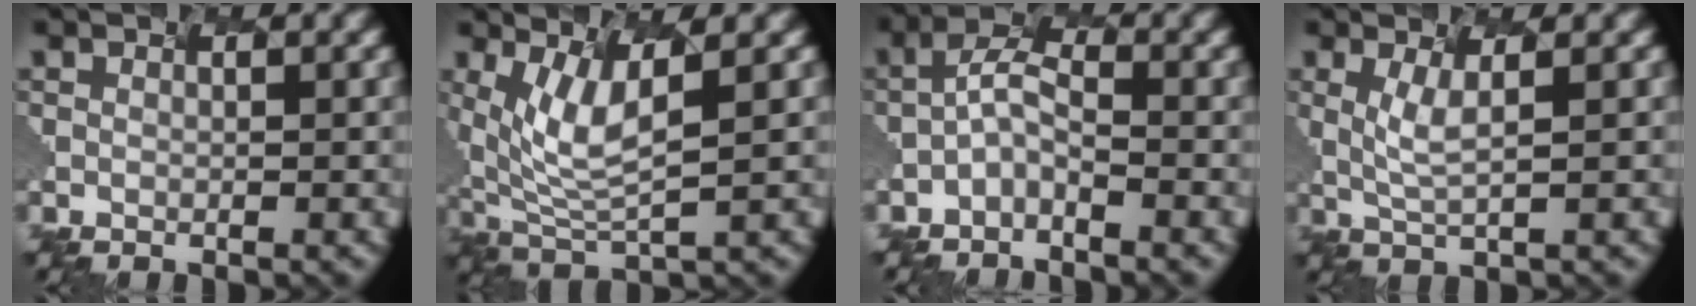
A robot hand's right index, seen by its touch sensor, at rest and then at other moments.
{"total": 5.1, "force": [1.2, 1.4, 4.7], "torque": [-0.118, -0.010, 0.046]}
{"total": 2.5, "force": [-2.2, 0.4, 1.1], "torque": [-0.032, 0.010, -0.041]}
{"total": 1.8, "force": [-0.2, -0.1, 1.8], "torque": [-0.053, -0.005, 0.013]}